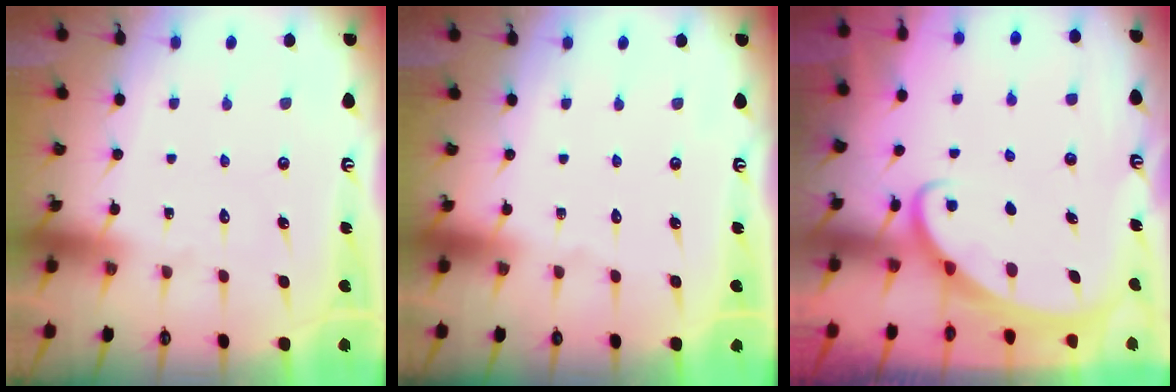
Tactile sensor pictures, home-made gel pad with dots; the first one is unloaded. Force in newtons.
{"total": 0.0}
{"total": 2.0, "press": 2.0, "slide": 0.0}